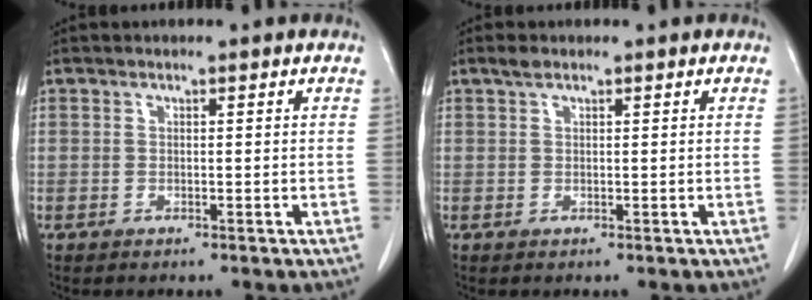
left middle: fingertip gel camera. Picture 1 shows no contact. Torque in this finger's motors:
{"motor_torque": [0.21, -0.16, -0.04, 0.02]}